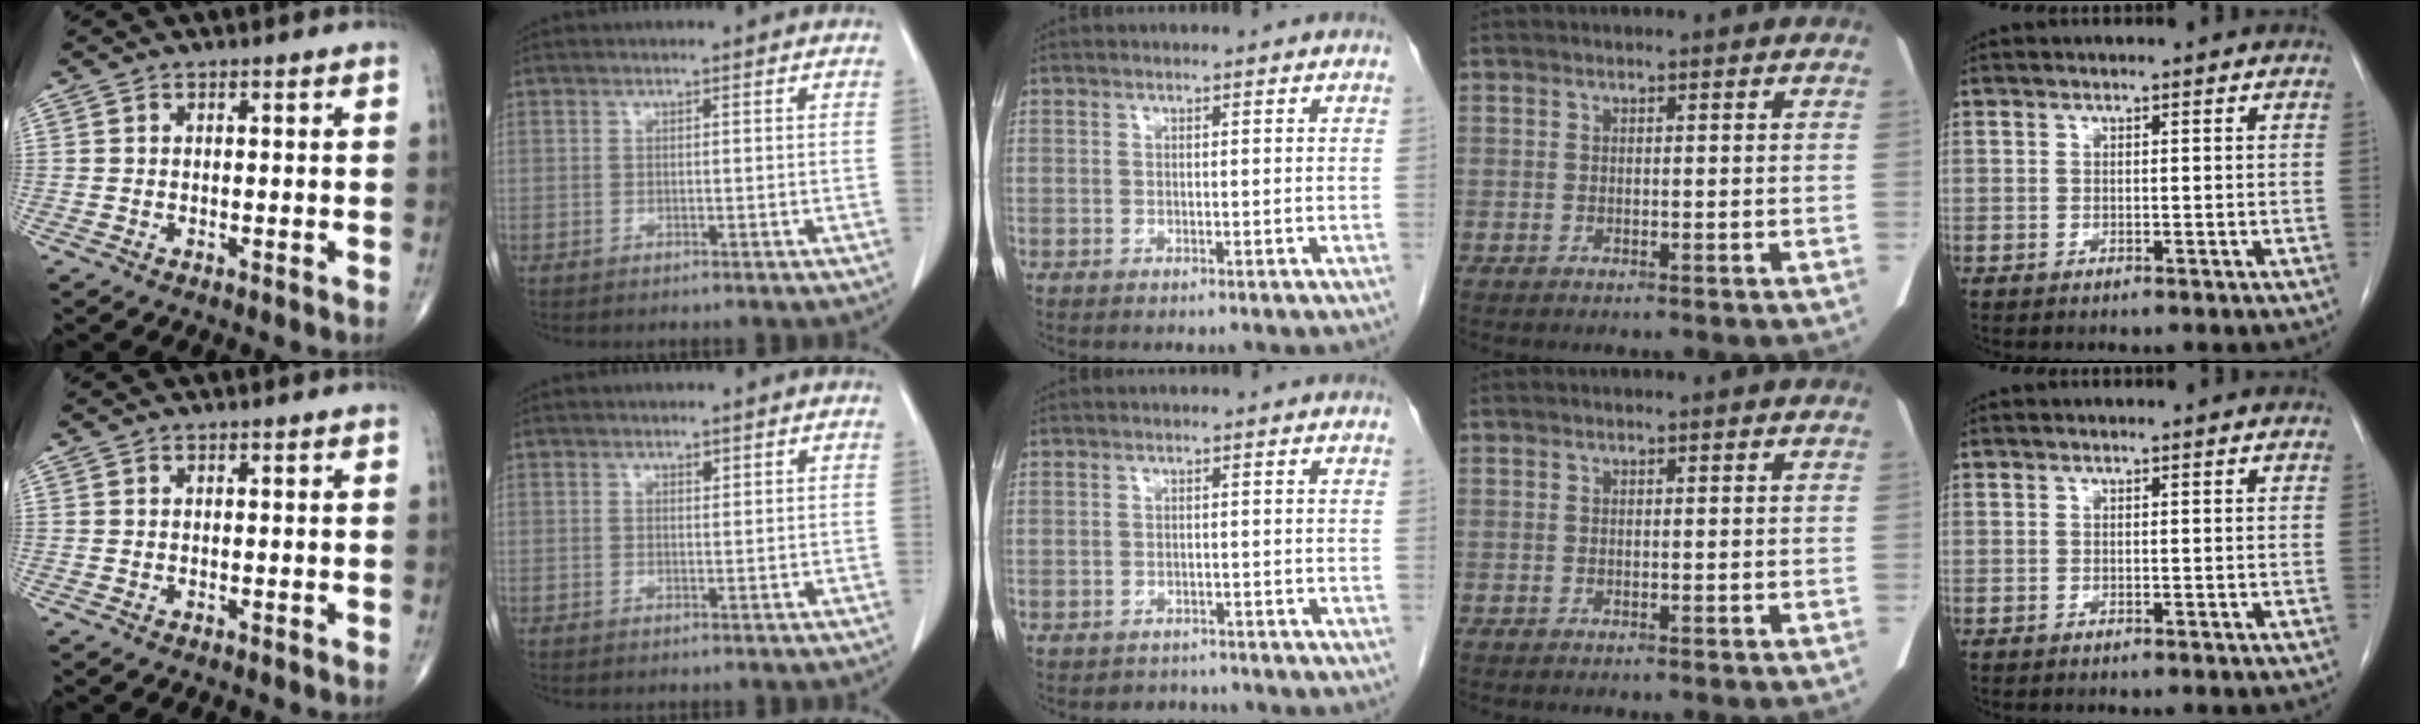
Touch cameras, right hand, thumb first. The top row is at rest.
{"index": {"total": 0.5, "force": [0.4, 0.2, 0.3], "torque": [-0.004, -0.003, 0.004]}, "middle": {"total": 2.2, "force": [-1.9, 0.9, -0.6], "torque": [0.004, 0.000, -0.030]}}